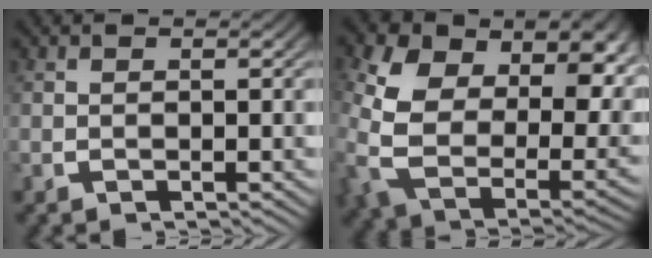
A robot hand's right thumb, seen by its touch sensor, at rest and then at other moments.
{"total": 15.1, "force": [0.7, 10.5, 10.7], "torque": [-0.273, -0.079, 0.046]}